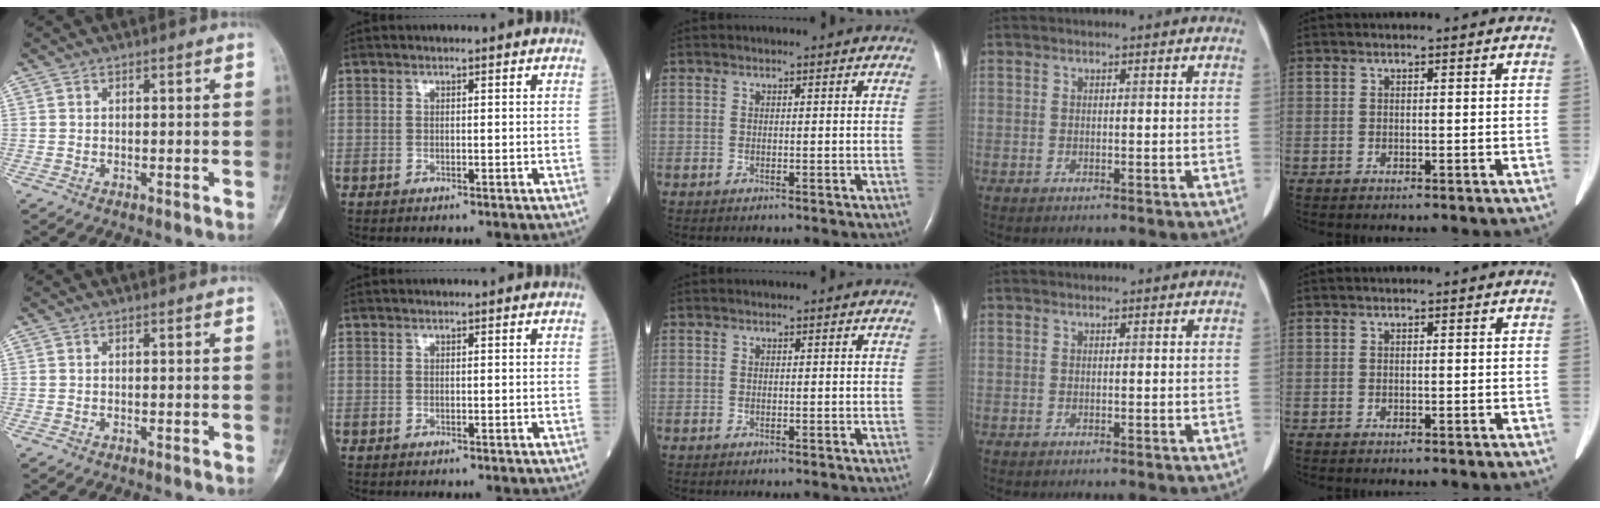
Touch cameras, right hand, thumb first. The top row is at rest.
{}